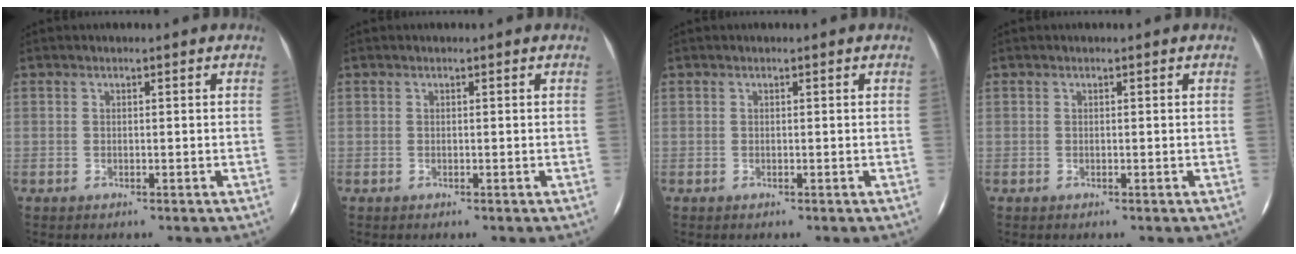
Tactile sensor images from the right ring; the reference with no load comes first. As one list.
[{"total": 0.0}, {"total": 0.0}, {"total": 0.0}]